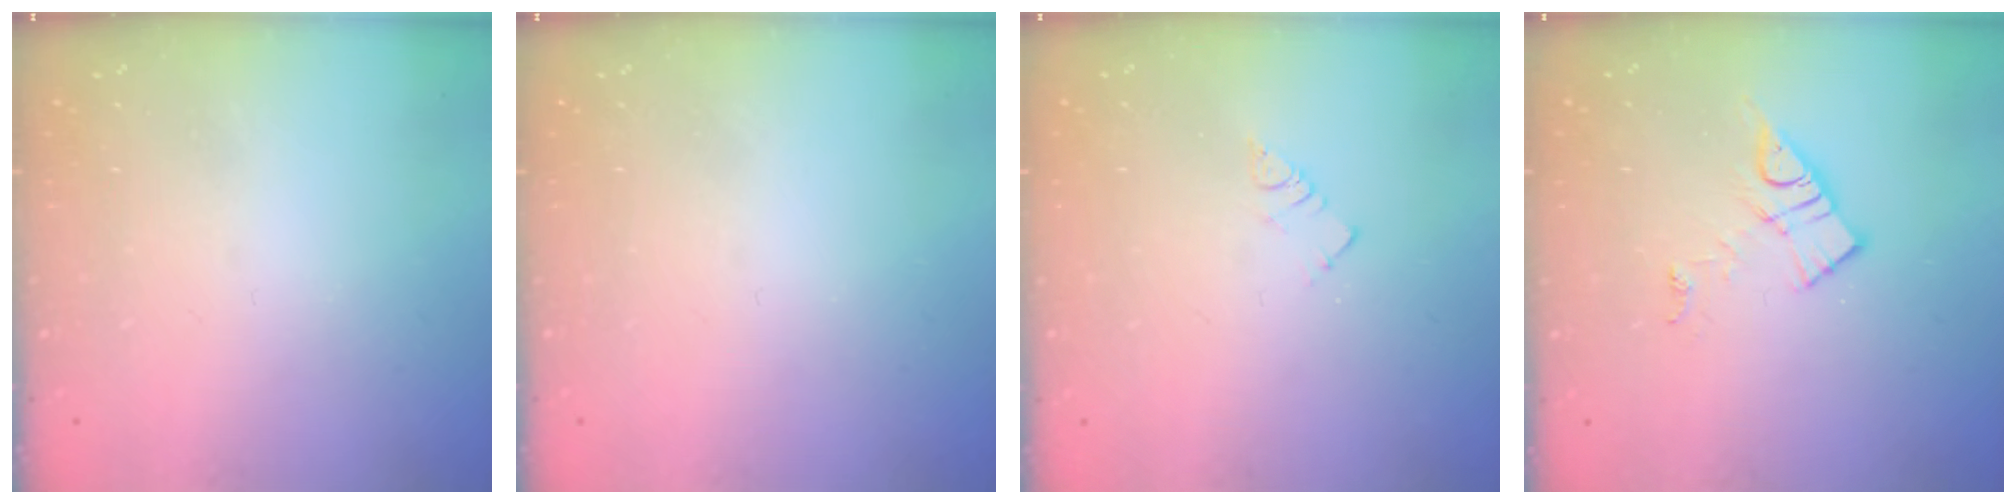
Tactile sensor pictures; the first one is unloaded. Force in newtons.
{"total": 0.0}
{"total": 3.2, "press": 3.2, "slide": 0.0}
{"total": 9.4, "press": 9.4, "slide": 0.5}